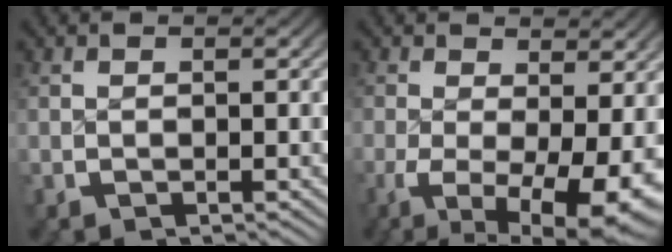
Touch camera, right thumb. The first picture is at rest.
{"total": 9.5, "force": [-1.6, 5.5, 7.6], "torque": [-0.118, -0.040, -0.009]}